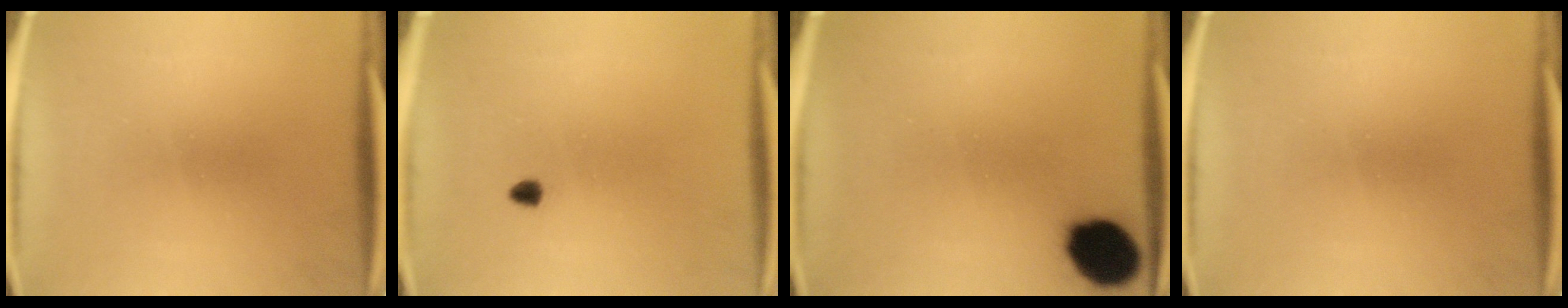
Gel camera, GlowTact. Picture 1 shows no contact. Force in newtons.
{"total": 0.9}
{"total": 12.2}
{"total": 0.0}